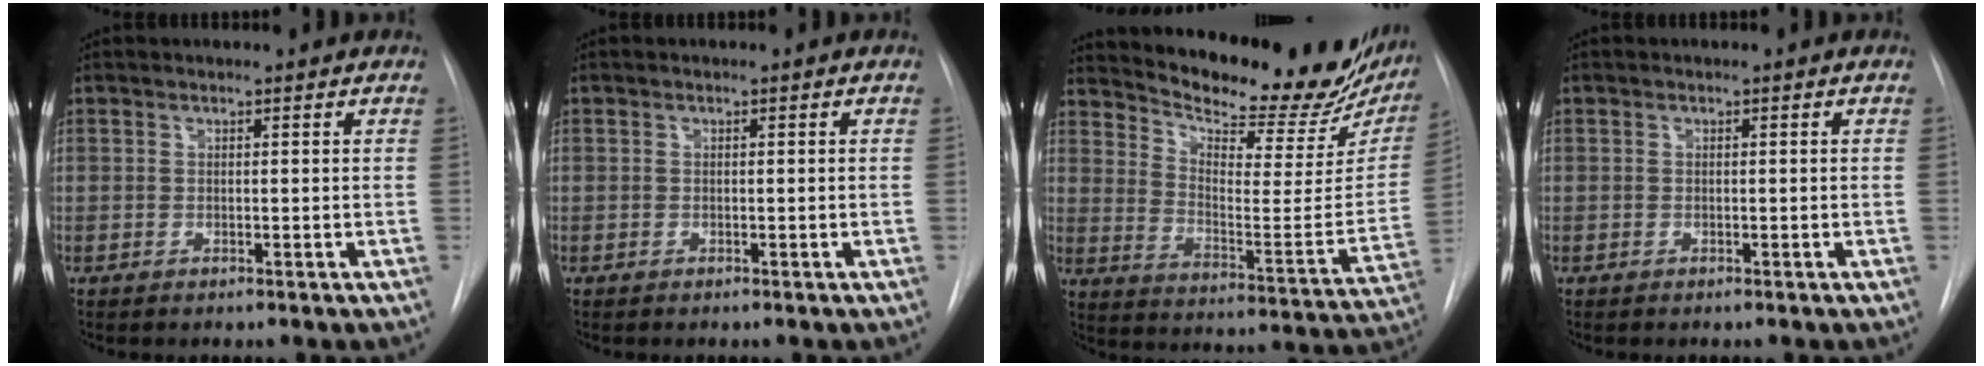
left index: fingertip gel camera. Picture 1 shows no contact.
{"total": 0.0}
{"total": 25.4, "force": [22.5, 6.2, 10.0], "torque": [-0.154, -0.077, 0.290]}
{"total": 0.0}